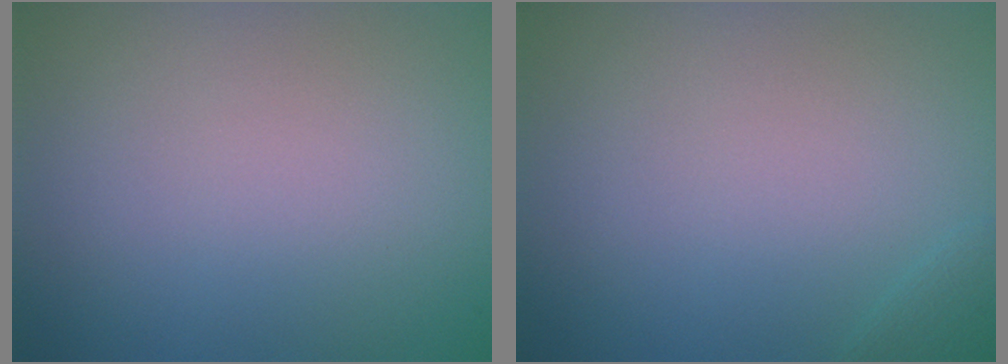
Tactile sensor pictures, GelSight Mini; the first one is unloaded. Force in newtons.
{"total": 0.7, "press": 0.7, "slide": 0.1}